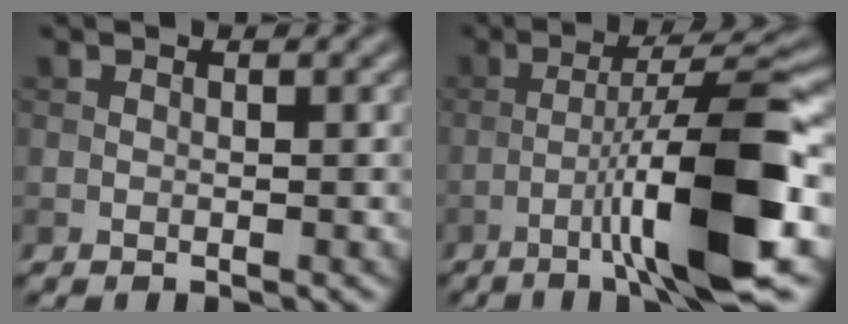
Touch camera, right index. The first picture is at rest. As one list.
[{"total": 11.1, "force": [-3.8, 1.2, 10.3], "torque": [-0.161, 0.023, -0.062]}]